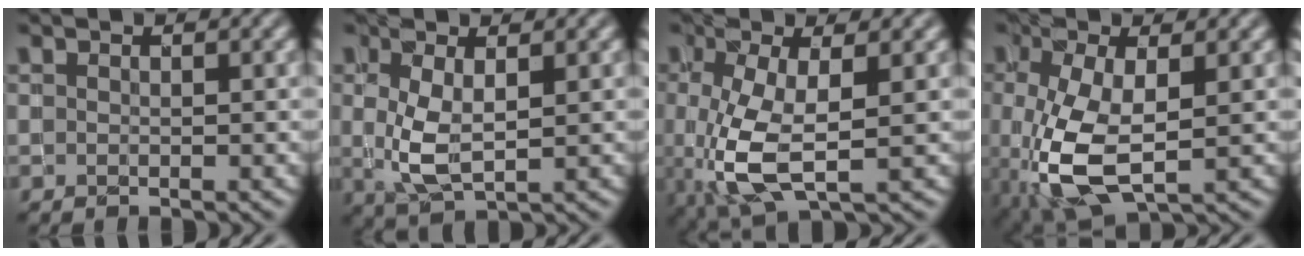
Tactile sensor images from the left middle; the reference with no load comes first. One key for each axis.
{"total": 3.5, "fx": 0.3, "fy": 1.6, "fz": 3.1, "tx": -0.070, "ty": -0.002, "tz": 0.012}
{"total": 6.1, "fx": -1.0, "fy": 2.4, "fz": 5.5, "tx": -0.129, "ty": -0.009, "tz": -0.015}
{"total": 7.3, "fx": -1.6, "fy": 3.4, "fz": 6.2, "tx": -0.152, "ty": -0.009, "tz": -0.023}